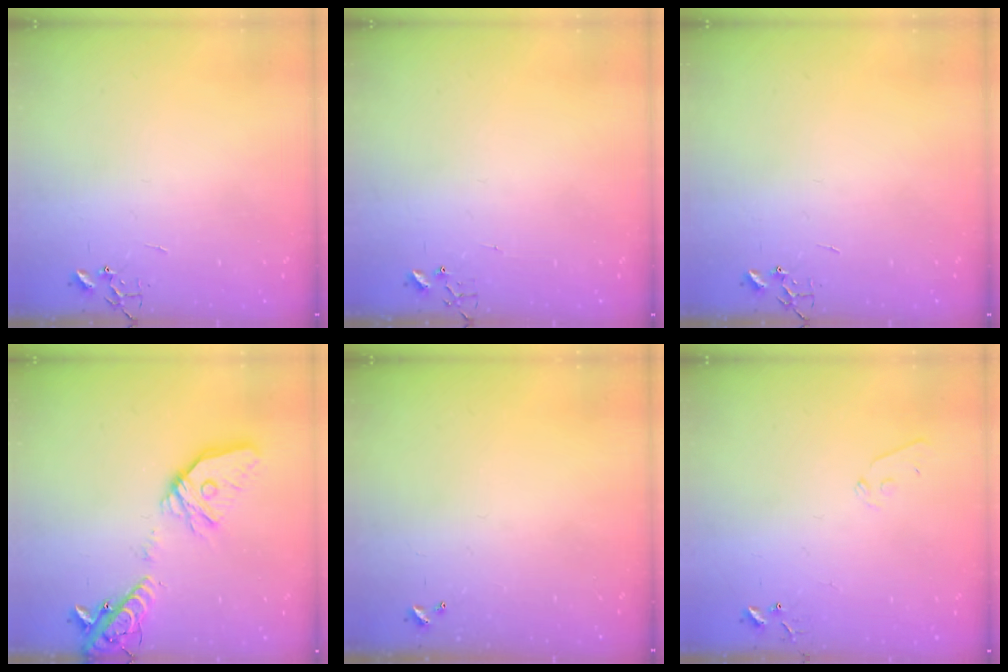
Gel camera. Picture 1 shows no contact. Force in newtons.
{"total": 3.6, "press": 3.6, "slide": 0.4}
{"total": 0.0}
{"total": 20.2, "press": 20.0, "slide": 3.0}
{"total": 0.0}
{"total": 5.2, "press": 5.2, "slide": 0.5}